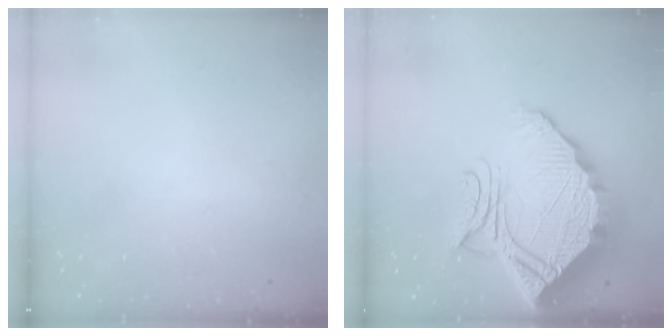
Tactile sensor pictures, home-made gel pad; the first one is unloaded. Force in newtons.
{"total": 25.8, "press": 25.7, "slide": 2.2}